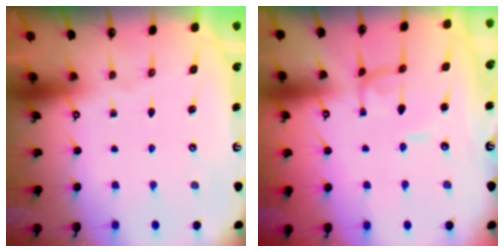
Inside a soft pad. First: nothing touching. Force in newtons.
{"total": 2.1, "press": 2.1, "slide": 0.0}